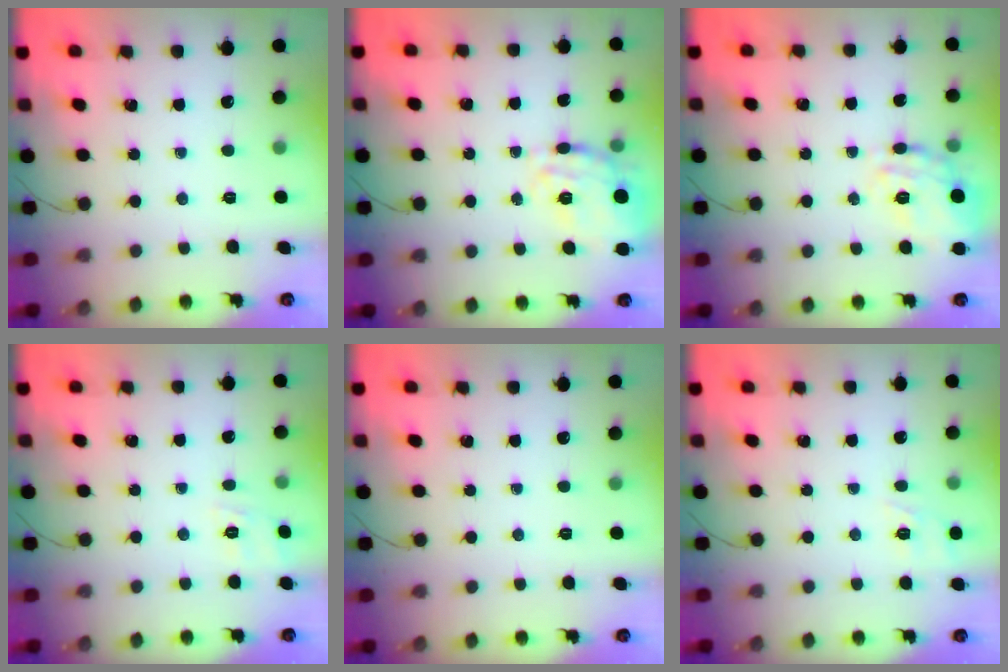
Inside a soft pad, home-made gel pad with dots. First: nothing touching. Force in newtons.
{"total": 14.7, "press": 14.6, "slide": 1.3}
{"total": 18.5, "press": 18.5, "slide": 0.6}
{"total": 3.6, "press": 3.2, "slide": 1.7}
{"total": 0.0}
{"total": 6.5, "press": 6.3, "slide": 1.7}